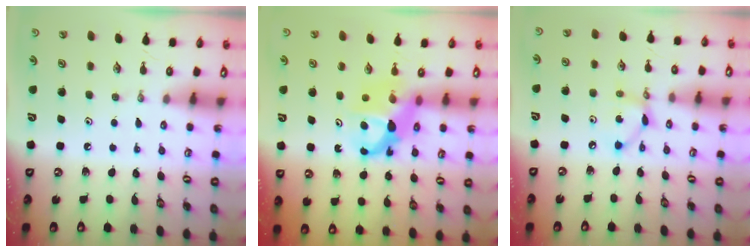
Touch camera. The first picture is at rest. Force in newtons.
{"total": 6.8, "press": 6.7, "slide": 0.4}
{"total": 6.5, "press": 6.5, "slide": 0.2}